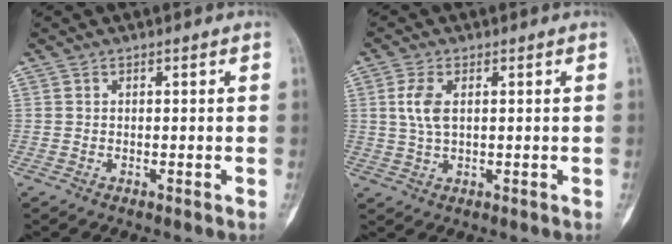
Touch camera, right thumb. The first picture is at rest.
{"total": 4.8, "force": [1.1, 2.4, 4.0], "torque": [-0.091, 0.002, 0.025]}